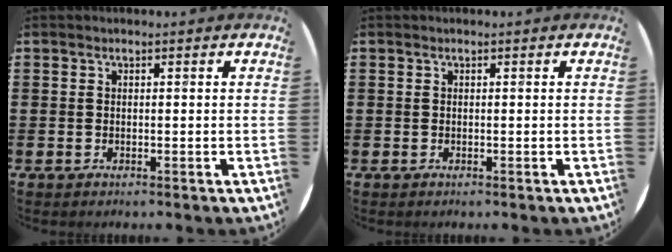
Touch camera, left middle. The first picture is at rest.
{"total": 0.0}